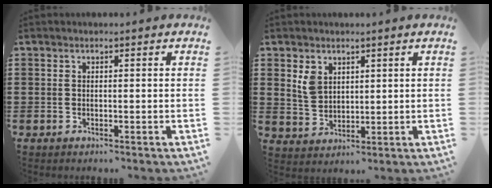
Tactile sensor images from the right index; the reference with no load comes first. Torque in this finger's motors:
{"motor_torque": [0.27, 0.26, 0.11, 0.05]}